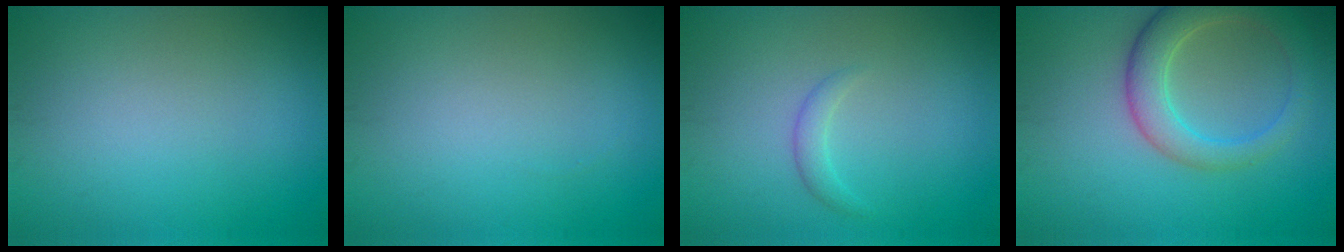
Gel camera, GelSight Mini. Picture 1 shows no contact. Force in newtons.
{"total": 0.0}
{"total": 1.2, "press": 1.1, "slide": 0.2}
{"total": 4.9, "press": 4.9, "slide": 0.3}